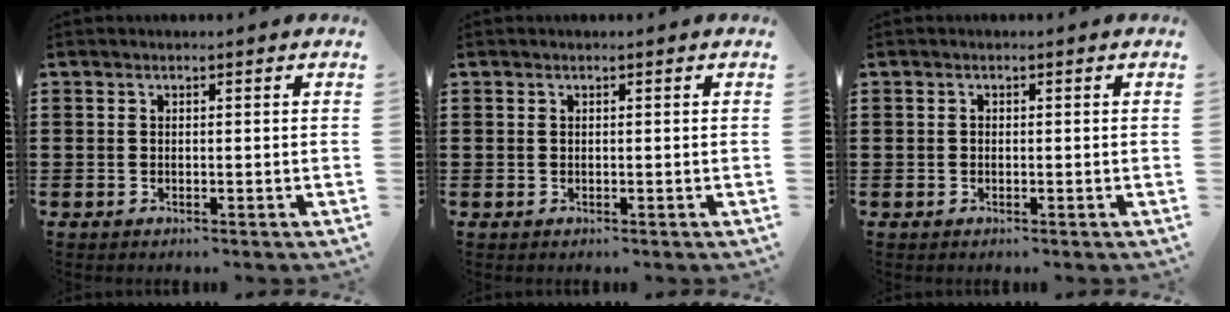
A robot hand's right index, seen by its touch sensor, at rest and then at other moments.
{"total": 0.0}
{"total": 0.5, "force": [-0.3, 0.4, 0.3], "torque": [-0.006, 0.000, -0.007]}